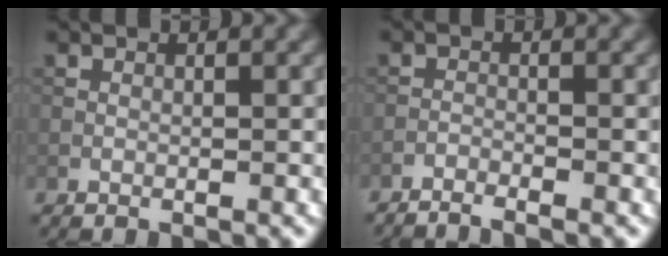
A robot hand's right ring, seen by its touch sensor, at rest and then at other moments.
{"total": 2.2, "force": [-2.1, 0.1, 0.8], "torque": [-0.022, -0.005, -0.041]}